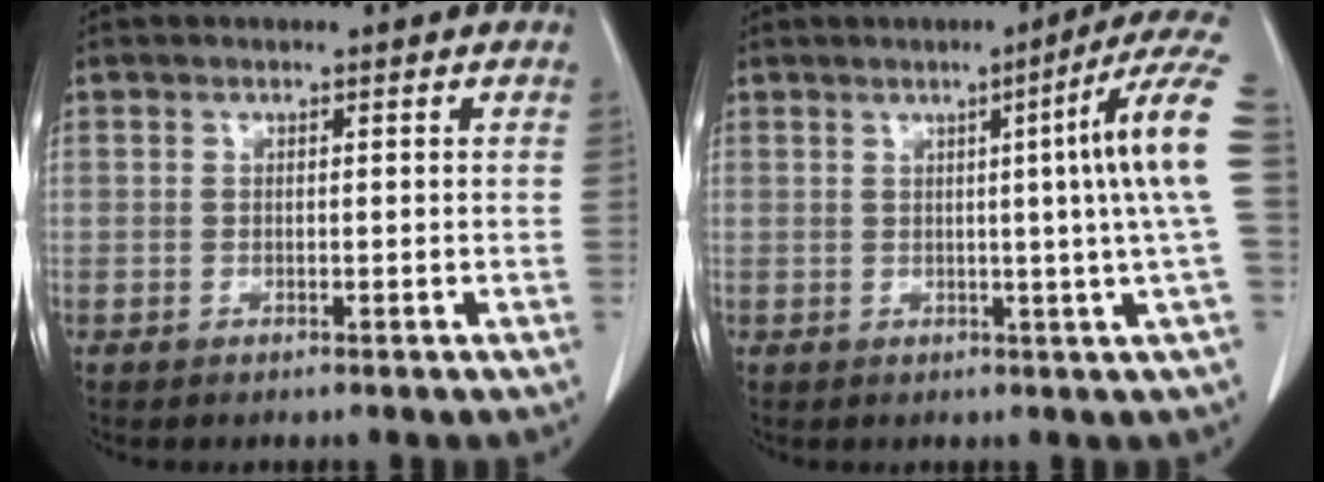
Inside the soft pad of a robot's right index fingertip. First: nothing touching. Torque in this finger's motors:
{"motor_torque": [0.90, -0.26, 0.28, 0.05]}